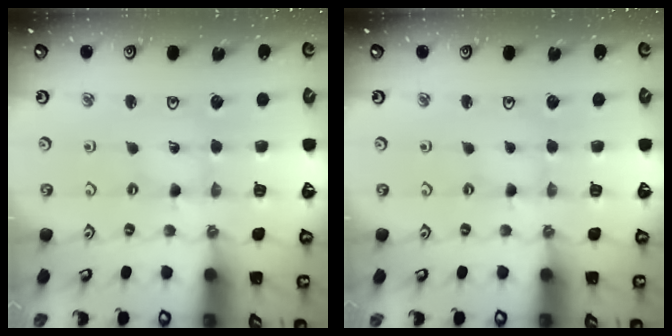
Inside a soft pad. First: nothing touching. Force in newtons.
{"total": 0.0}